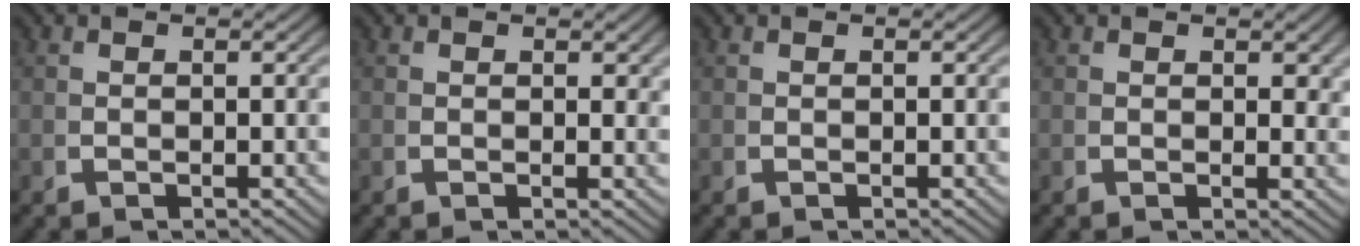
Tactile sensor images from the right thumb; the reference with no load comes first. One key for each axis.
{"total": 0.7, "fx": 0.5, "fy": 0.4, "fz": 0.4, "tx": -0.003, "ty": -0.005, "tz": 0.005}
{"total": 0.0}
{"total": 1.1, "fx": 0.6, "fy": 0.7, "fz": 0.6, "tx": -0.005, "ty": -0.006, "tz": 0.007}